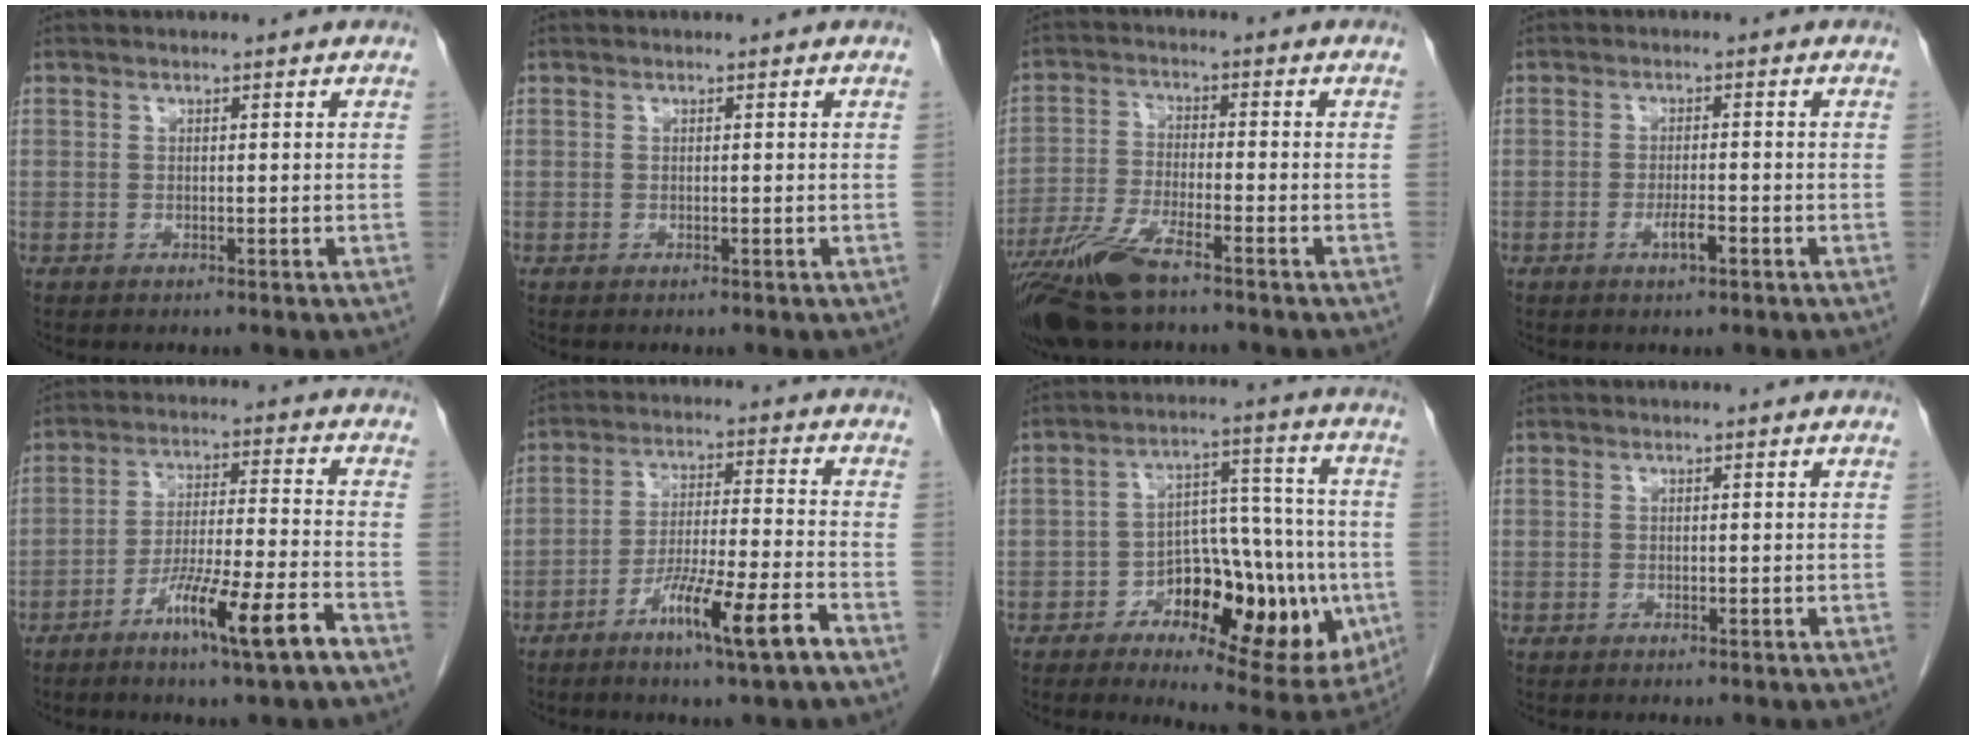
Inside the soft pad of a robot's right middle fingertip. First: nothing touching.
{"total": 0.0}
{"total": 10.4, "force": [-7.2, 1.9, 7.2], "torque": [-0.148, -0.020, -0.135]}
{"total": 2.5, "force": [-1.2, 0.4, 2.1], "torque": [-0.036, 0.000, -0.021]}
{"total": 10.4, "force": [-6.2, -0.4, 8.3], "torque": [-0.144, -0.007, -0.107]}
{"total": 9.9, "force": [-5.9, -0.4, 8.0], "torque": [-0.139, -0.007, -0.103]}
{"total": 18.0, "force": [-5.6, 7.6, 15.4], "torque": [-0.201, 0.017, -0.074]}
{"total": 0.0}